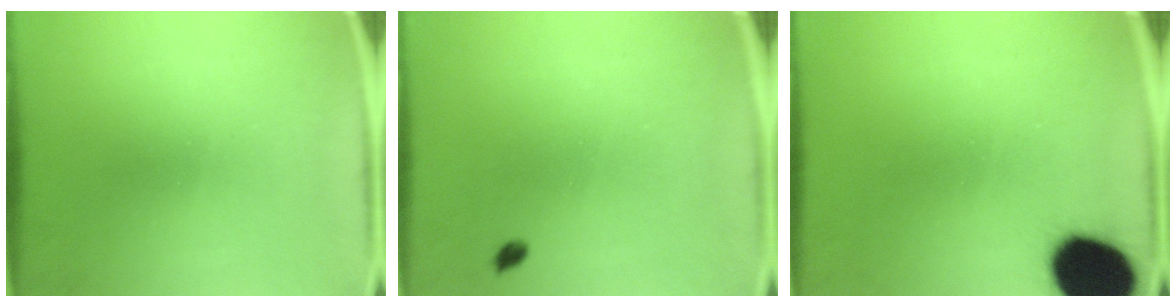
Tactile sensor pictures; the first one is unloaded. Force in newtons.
{"total": 1.0}
{"total": 18.1}